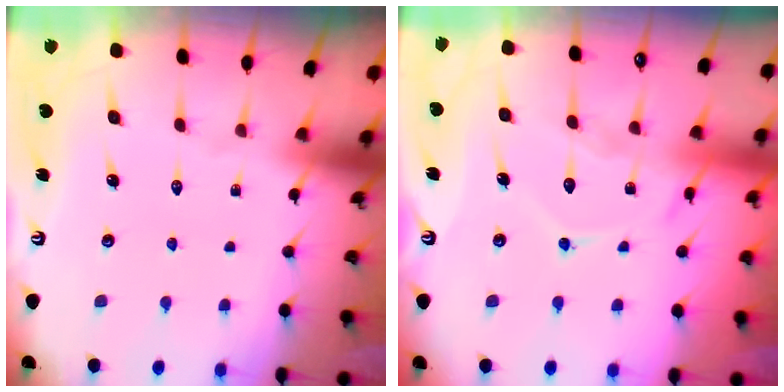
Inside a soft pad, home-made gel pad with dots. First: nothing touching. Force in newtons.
{"total": 11.0, "press": 11.0, "slide": 0.9}